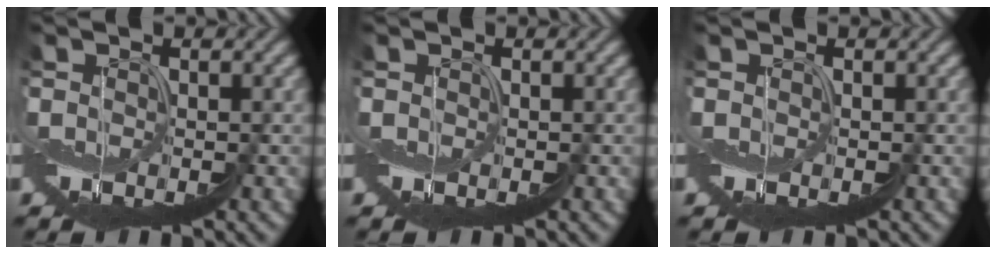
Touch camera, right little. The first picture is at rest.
{"total": 0.0}
{"total": 0.0}